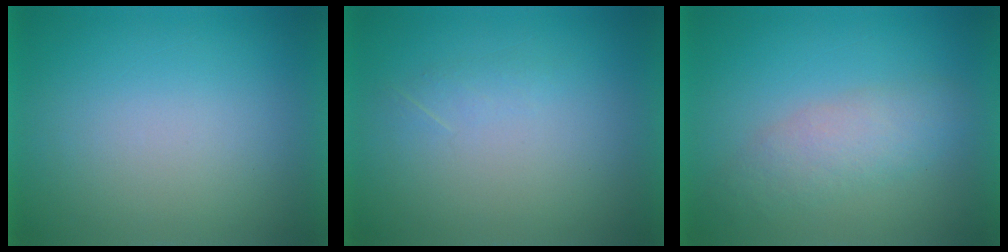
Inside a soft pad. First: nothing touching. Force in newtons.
{"total": 1.3}
{"total": 2.8}